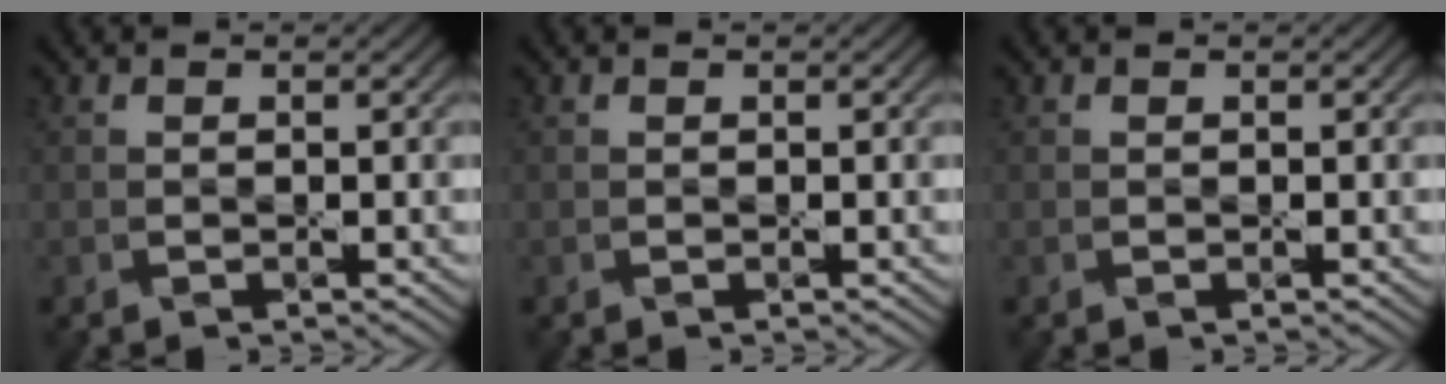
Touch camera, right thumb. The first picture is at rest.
{"total": 0.0}
{"total": 0.0}